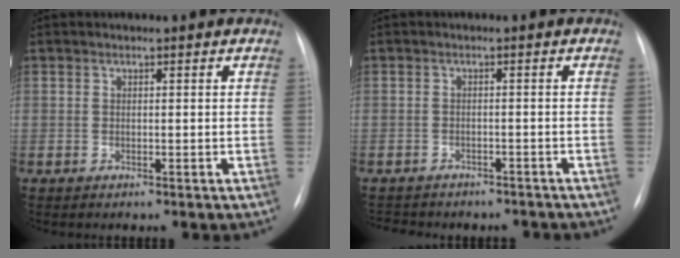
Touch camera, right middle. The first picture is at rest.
{"total": 9.2, "force": [-7.9, 3.8, 2.6], "torque": [-0.053, 0.007, -0.094]}